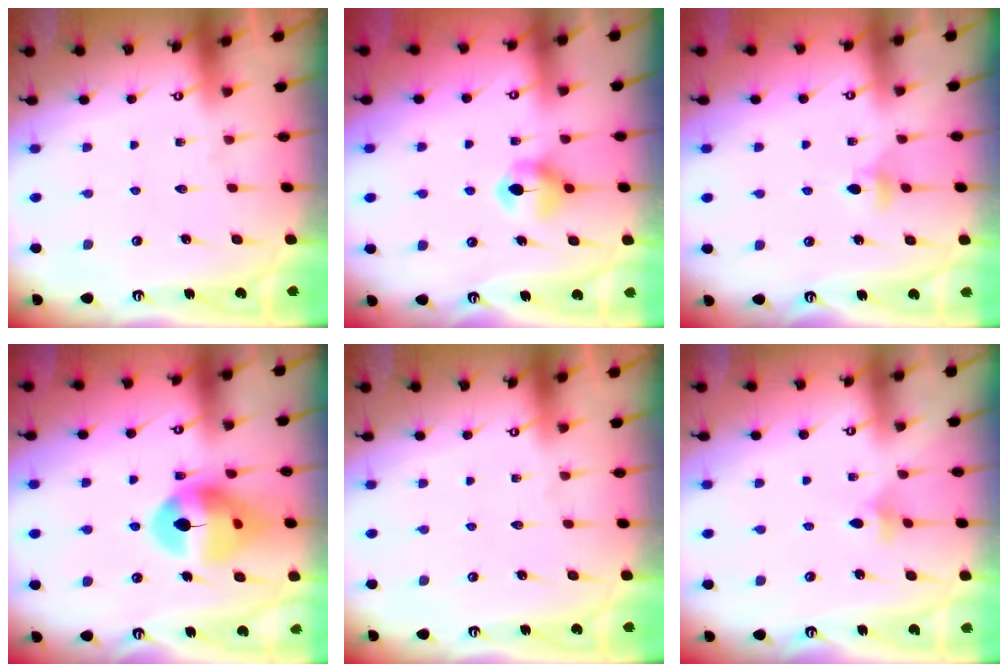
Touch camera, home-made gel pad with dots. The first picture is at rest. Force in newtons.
{"total": 6.5, "press": 6.5, "slide": 0.7}
{"total": 4.2, "press": 4.1, "slide": 0.6}
{"total": 14.5, "press": 14.4, "slide": 1.6}
{"total": 0.0}
{"total": 3.8, "press": 3.7, "slide": 0.9}